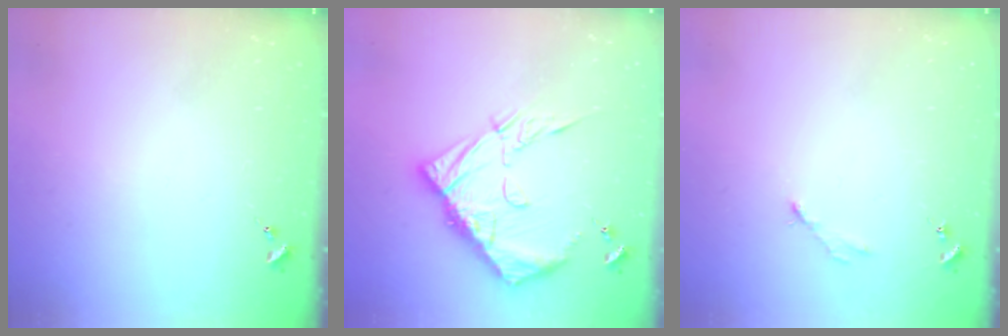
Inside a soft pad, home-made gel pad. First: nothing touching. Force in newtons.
{"total": 16.8, "press": 16.7, "slide": 1.7}
{"total": 2.8, "press": 2.8, "slide": 0.4}